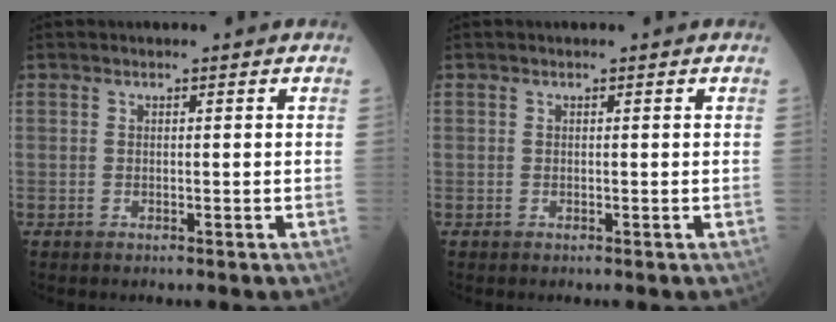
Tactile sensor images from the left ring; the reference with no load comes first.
{"total": 0.0}